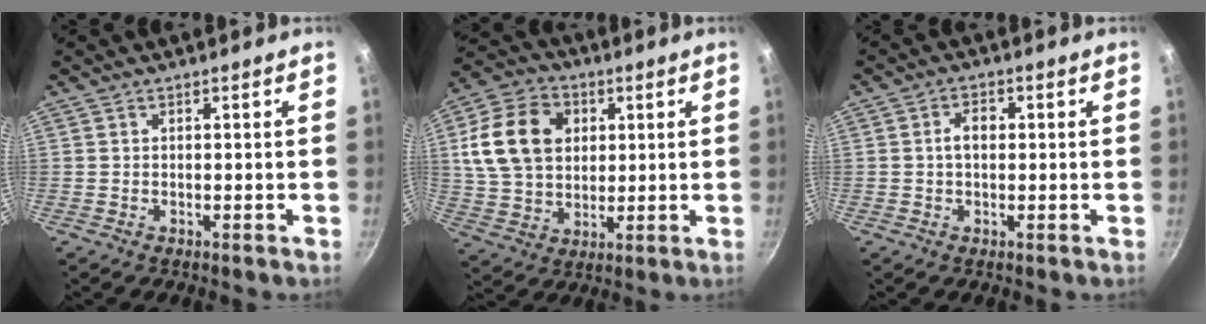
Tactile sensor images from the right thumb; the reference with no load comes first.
{"total": 16.3, "force": [4.0, 12.2, 10.0], "torque": [-0.163, 0.004, 0.070]}
{"total": 3.3, "force": [0.3, 2.2, 2.5], "torque": [-0.031, 0.011, 0.000]}